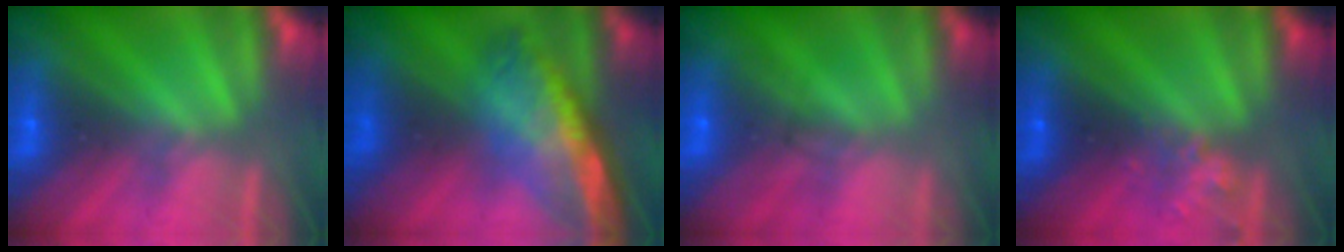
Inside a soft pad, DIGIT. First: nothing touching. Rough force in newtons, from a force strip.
{"total": 8.6}
{"total": 1.6}
{"total": 2.4}